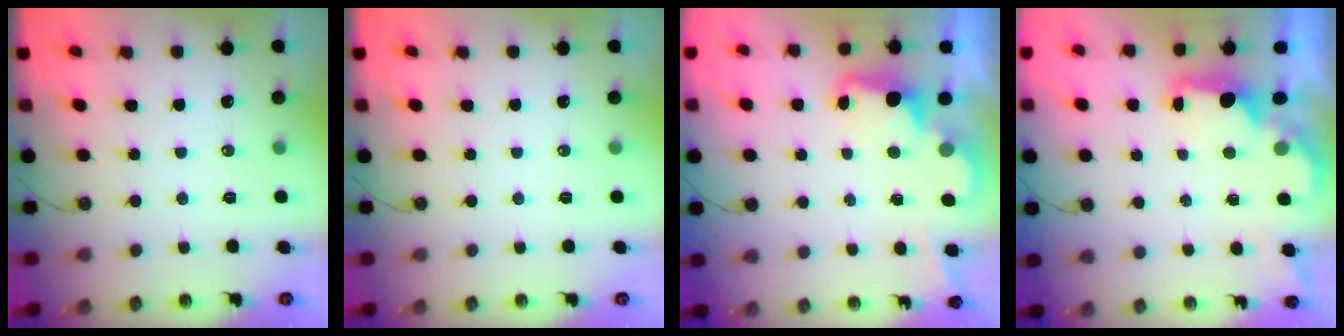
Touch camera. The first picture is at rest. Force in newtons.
{"total": 0.0}
{"total": 2.4, "press": 2.4, "slide": 0.5}
{"total": 2.1, "press": 2.0, "slide": 0.8}